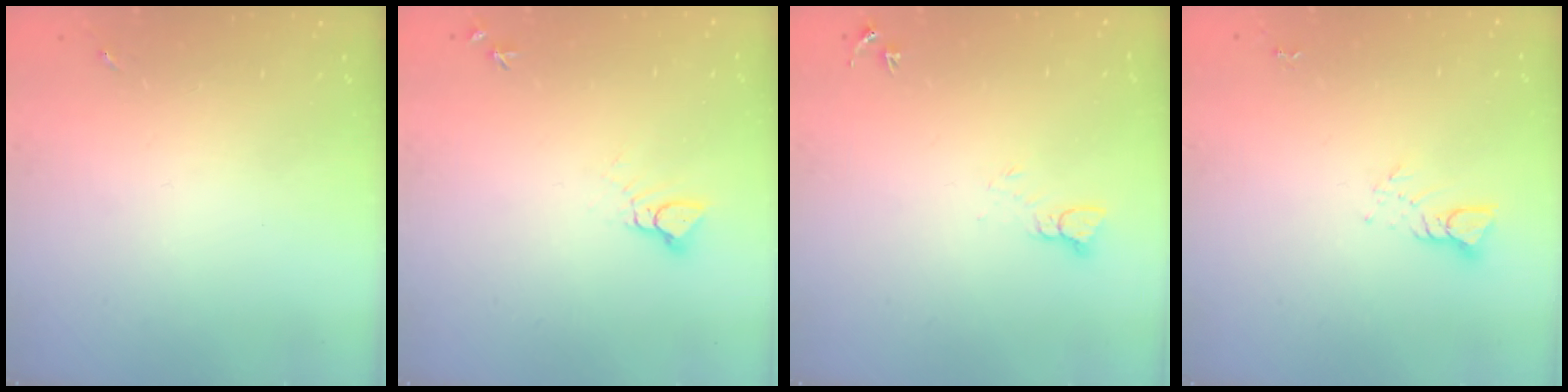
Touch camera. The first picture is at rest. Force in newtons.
{"total": 3.7, "press": 3.7, "slide": 0.3}
{"total": 3.7, "press": 3.7, "slide": 0.1}
{"total": 3.8, "press": 3.8, "slide": 0.2}